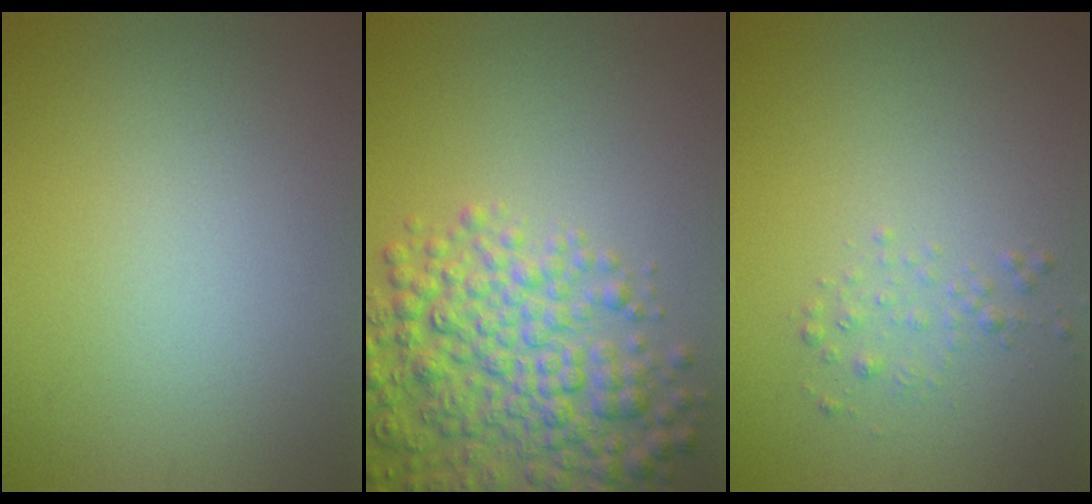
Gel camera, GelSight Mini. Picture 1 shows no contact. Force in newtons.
{"total": 6.7, "press": 6.7, "slide": 0.2}
{"total": 1.1, "press": 1.1, "slide": 0.1}